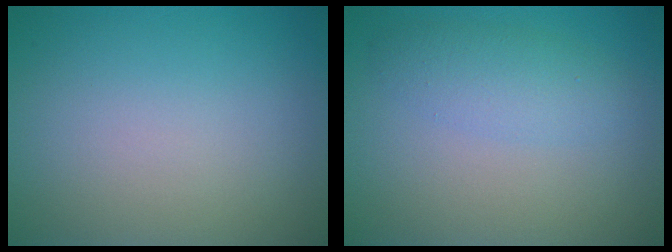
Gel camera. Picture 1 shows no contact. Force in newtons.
{"total": 2.6, "press": 2.6, "slide": 0.1}